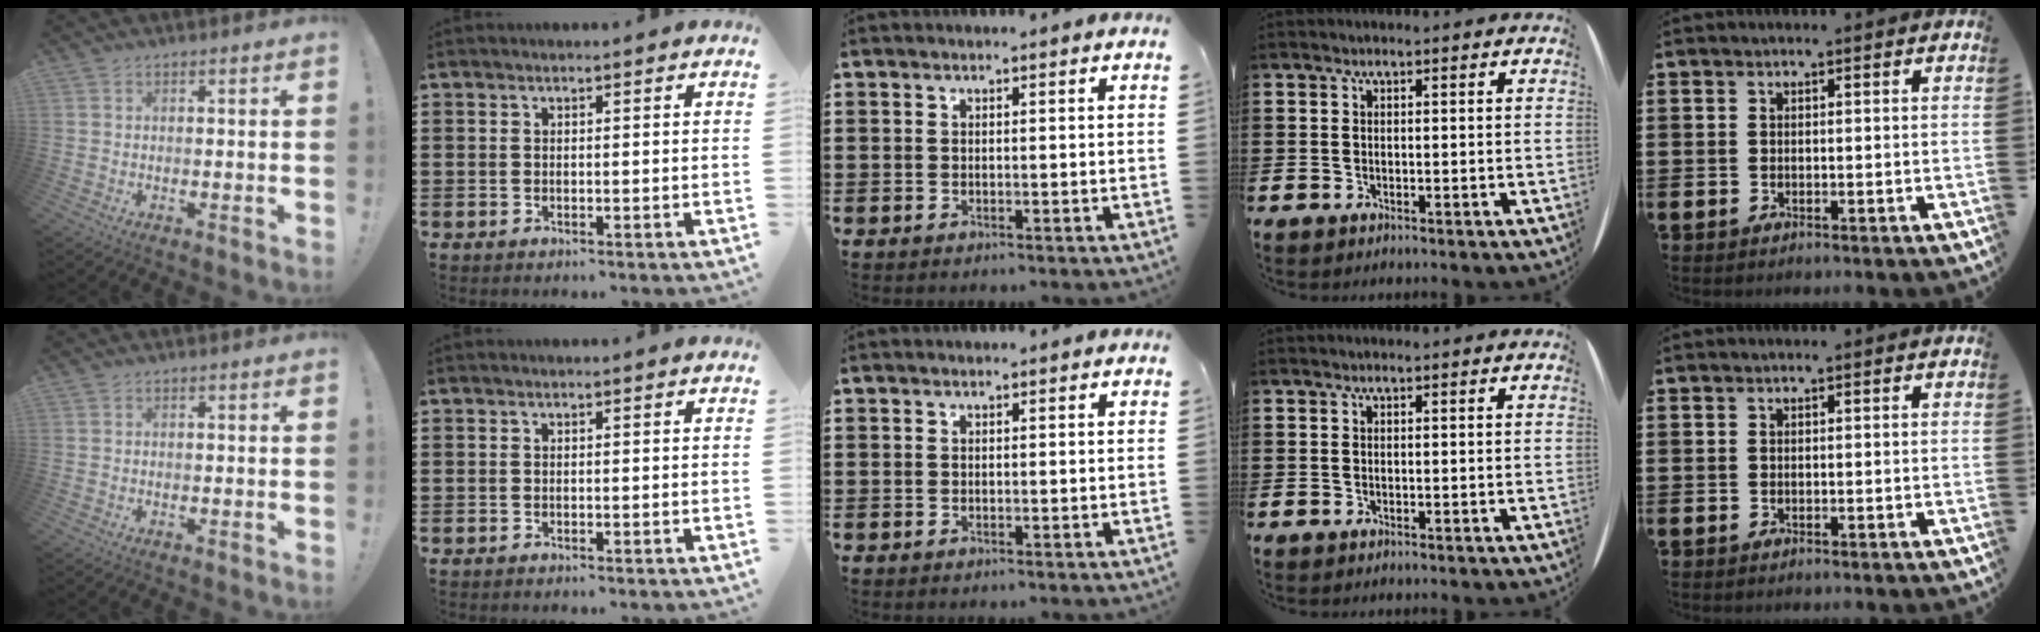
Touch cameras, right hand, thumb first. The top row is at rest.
{}